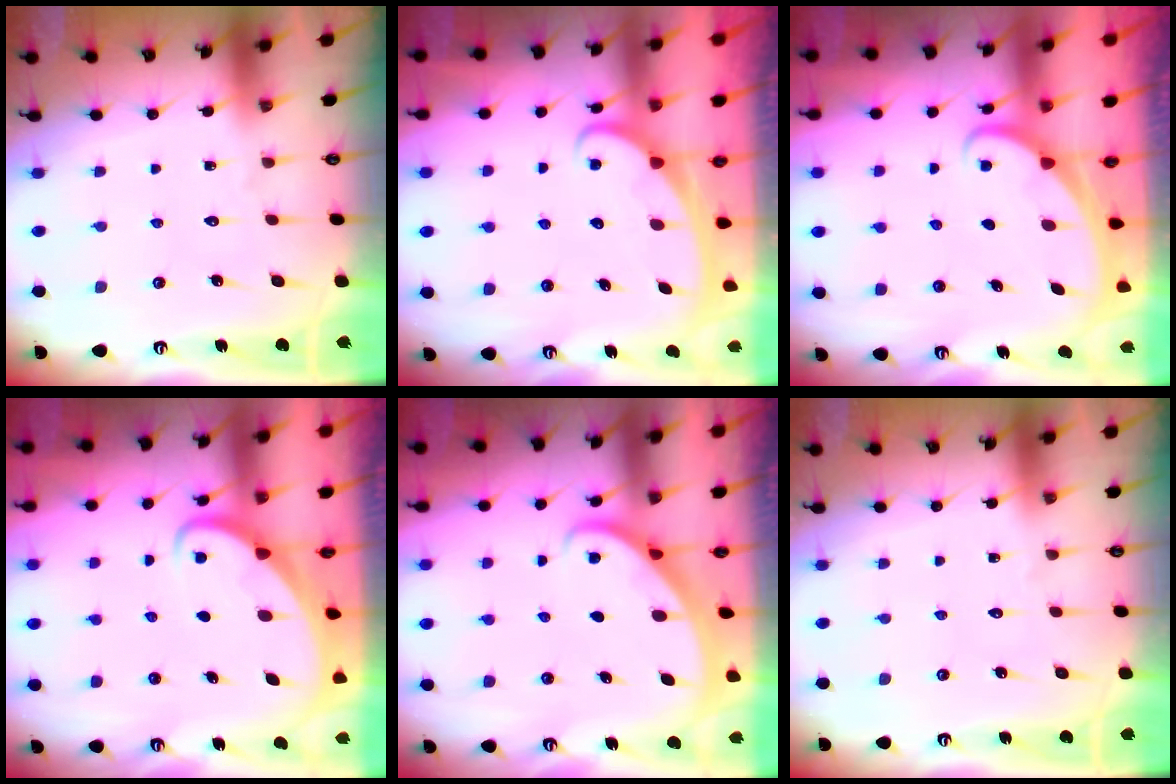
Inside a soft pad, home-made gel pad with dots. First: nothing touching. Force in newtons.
{"total": 2.3, "press": 2.3, "slide": 0.4}
{"total": 1.3, "press": 1.3, "slide": 0.0}
{"total": 2.4, "press": 2.4, "slide": 0.2}
{"total": 1.9, "press": 1.9, "slide": 0.2}
{"total": 0.0}